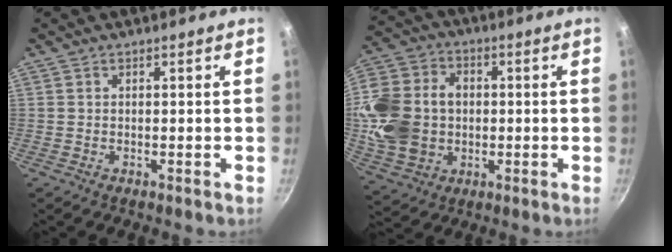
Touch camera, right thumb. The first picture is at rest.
{"total": 18.3, "force": [-0.3, 14.4, 11.3], "torque": [-0.214, 0.021, 0.002]}